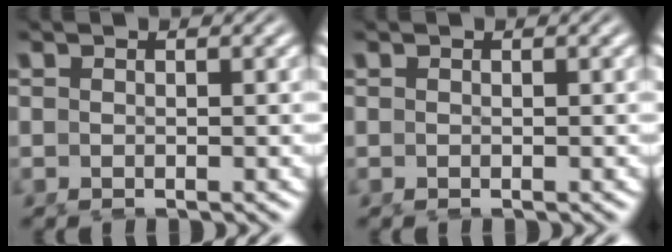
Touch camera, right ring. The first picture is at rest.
{"total": 0.0}